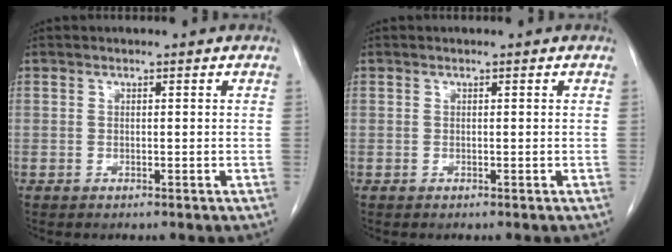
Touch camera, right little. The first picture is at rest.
{"total": 0.0}